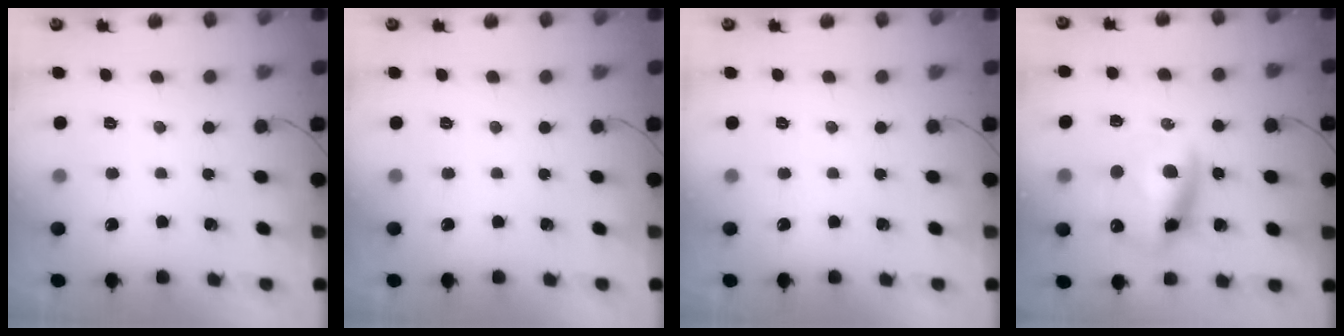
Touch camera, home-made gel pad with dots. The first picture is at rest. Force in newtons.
{"total": 0.0}
{"total": 0.0}
{"total": 12.9, "press": 12.5, "slide": 3.2}